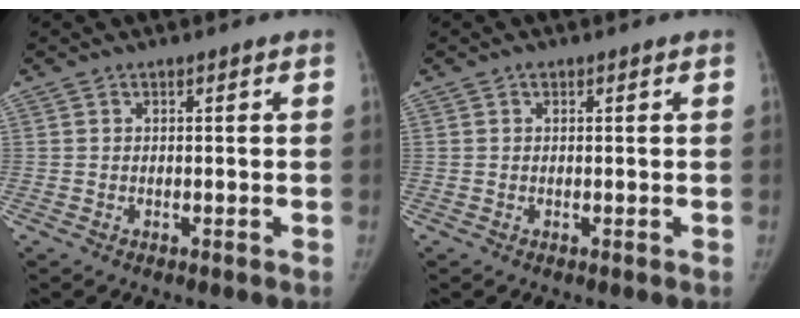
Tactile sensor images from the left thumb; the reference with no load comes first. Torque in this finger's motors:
{"motor_torque": [-0.31, -0.14, 0.34, 0.03, 0.06]}